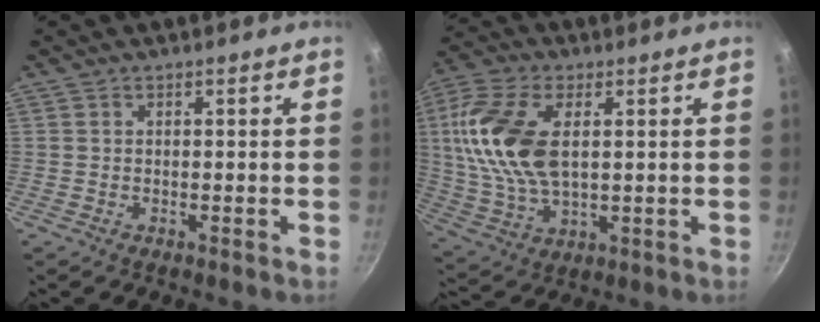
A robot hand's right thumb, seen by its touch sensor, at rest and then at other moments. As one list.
[{"total": 16.7, "force": [3.2, 9.3, 13.6], "torque": [-0.266, -0.004, 0.060]}]